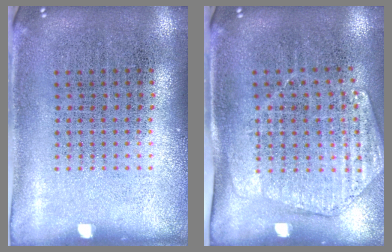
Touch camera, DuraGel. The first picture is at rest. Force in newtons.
{"total": 1.6, "press": 1.4, "slide": 0.8}